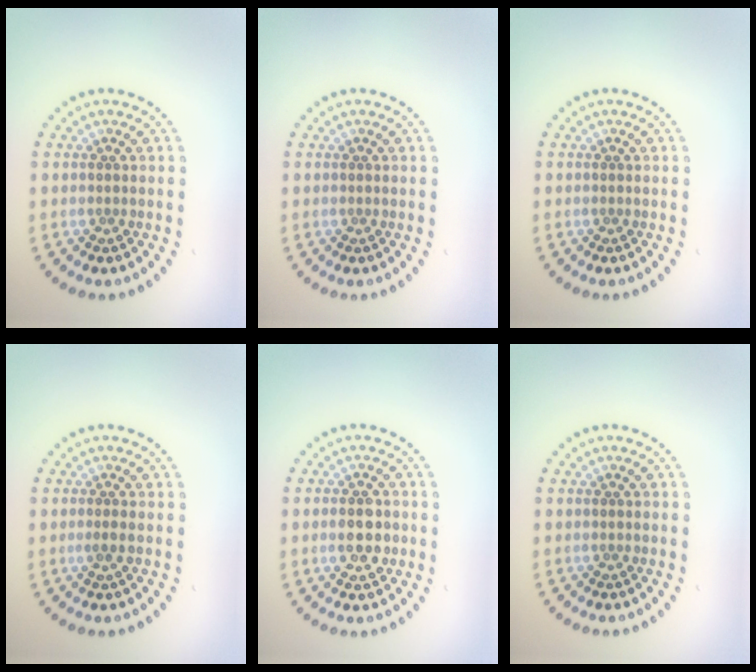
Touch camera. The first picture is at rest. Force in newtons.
{"total": 0.0}
{"total": 0.0}
{"total": 0.7, "press": 0.4, "slide": 0.6}
{"total": 3.4, "press": 3.4, "slide": 0.2}
{"total": 0.0}